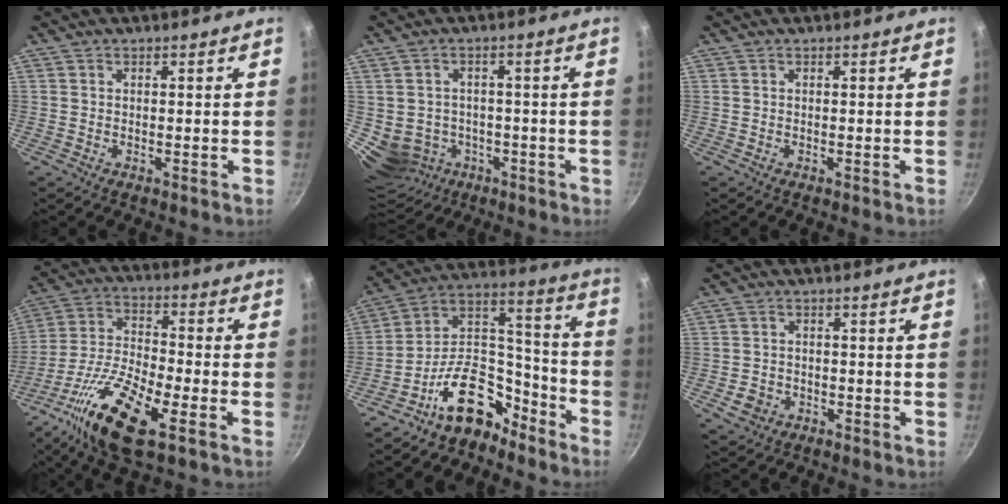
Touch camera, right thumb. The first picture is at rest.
{"total": 11.4, "force": [-3.2, 10.0, 4.4], "torque": [-0.059, 0.034, -0.024]}
{"total": 0.0}
{"total": 16.9, "force": [-8.0, 5.1, 13.9], "torque": [-0.270, 0.022, -0.162]}
{"total": 15.2, "force": [-10.4, 8.0, 7.6], "torque": [-0.093, 0.119, -0.180]}
{"total": 3.1, "force": [-1.3, 2.5, 1.3], "torque": [-0.024, 0.012, -0.017]}